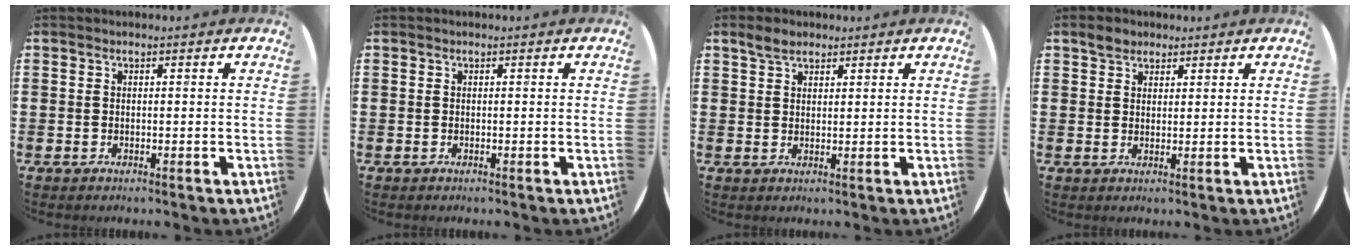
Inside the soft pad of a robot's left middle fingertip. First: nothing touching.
{"total": 0.0}
{"total": 2.7, "force": [2.2, 1.2, 0.8], "torque": [-0.011, 0.003, 0.041]}
{"total": 2.2, "force": [1.9, 1.1, 0.2], "torque": [0.003, 0.003, 0.036]}